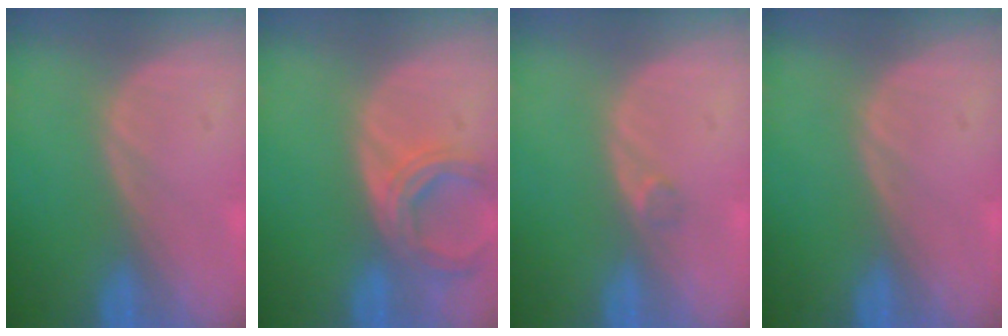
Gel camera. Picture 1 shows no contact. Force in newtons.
{"total": 6.0, "press": 5.6, "slide": 2.3}
{"total": 1.2, "press": 1.0, "slide": 0.7}
{"total": 0.0}